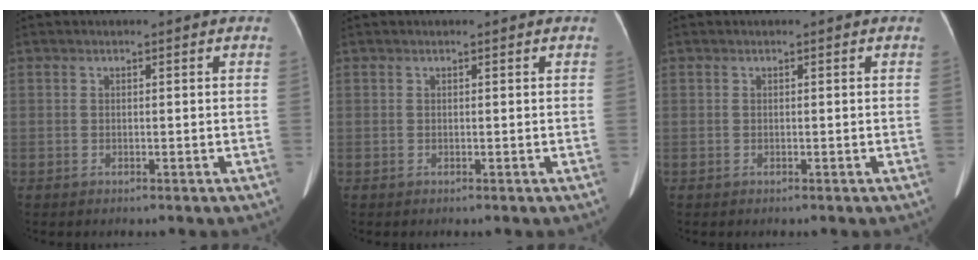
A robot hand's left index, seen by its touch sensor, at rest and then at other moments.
{"total": 0.0}
{"total": 0.0}